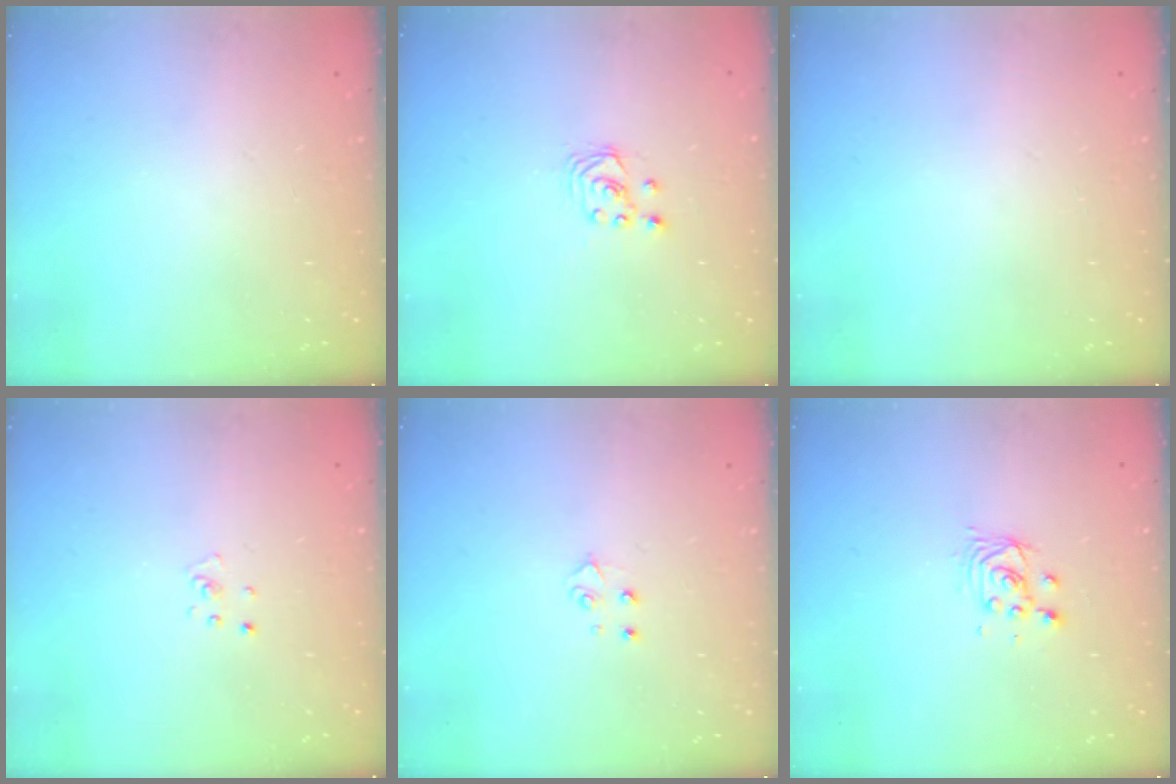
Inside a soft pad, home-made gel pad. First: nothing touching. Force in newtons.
{"total": 2.1, "press": 2.1, "slide": 0.3}
{"total": 0.0}
{"total": 2.6, "press": 2.6, "slide": 0.3}
{"total": 3.9, "press": 3.9, "slide": 0.3}
{"total": 3.1, "press": 3.1, "slide": 0.2}